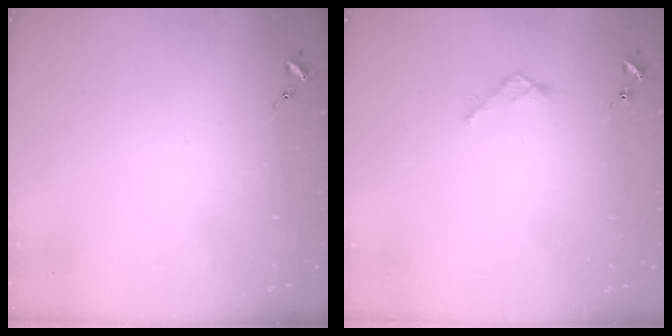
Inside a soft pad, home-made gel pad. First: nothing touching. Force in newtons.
{"total": 2.7, "press": 2.7, "slide": 0.2}